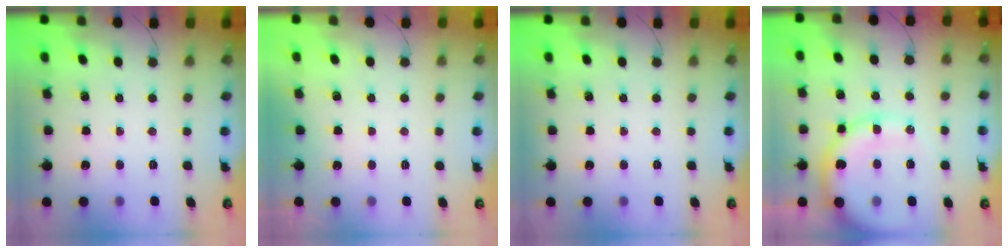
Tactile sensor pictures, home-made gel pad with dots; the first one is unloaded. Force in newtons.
{"total": 3.0, "press": 3.0, "slide": 0.1}
{"total": 0.0}
{"total": 15.8, "press": 15.4, "slide": 3.5}